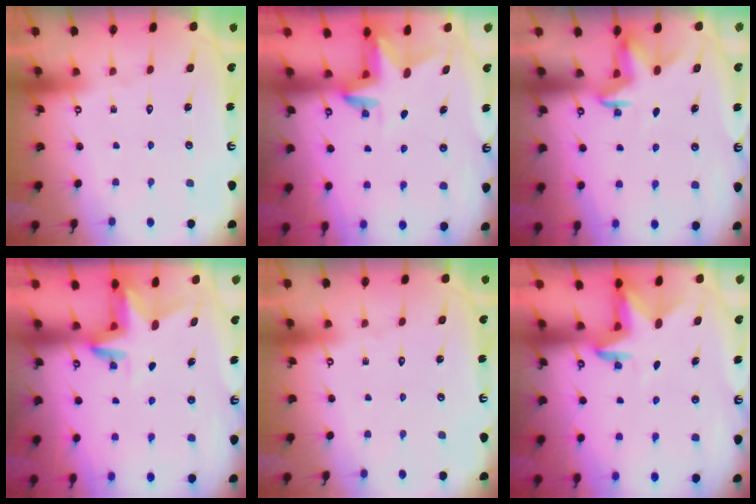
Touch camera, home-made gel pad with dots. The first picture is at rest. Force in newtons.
{"total": 2.9, "press": 2.9, "slide": 0.2}
{"total": 4.9, "press": 4.9, "slide": 0.7}
{"total": 3.1, "press": 3.1, "slide": 0.2}
{"total": 0.0}
{"total": 3.3, "press": 3.2, "slide": 0.7}